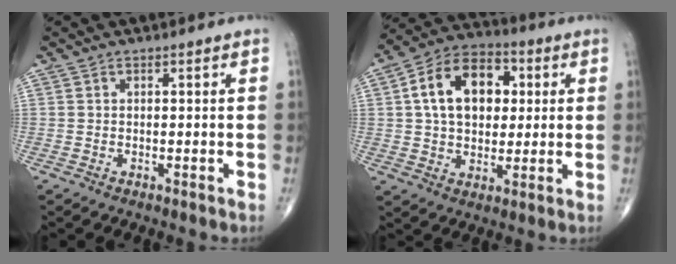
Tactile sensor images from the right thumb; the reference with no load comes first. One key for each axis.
{"total": 15.5, "fx": 3.2, "fy": 10.5, "fz": 10.9, "tx": -0.150, "ty": 0.012, "tz": 0.047}